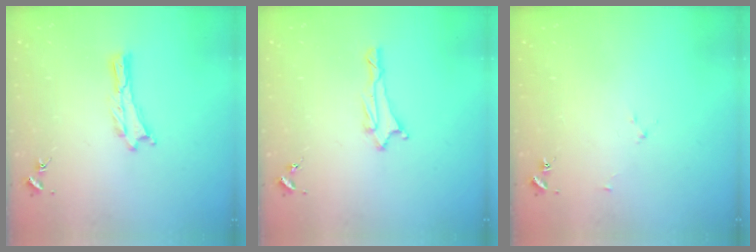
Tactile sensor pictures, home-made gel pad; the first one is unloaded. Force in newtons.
{"total": 1.7, "press": 1.6, "slide": 0.5}
{"total": 1.9, "press": 1.9, "slide": 0.3}